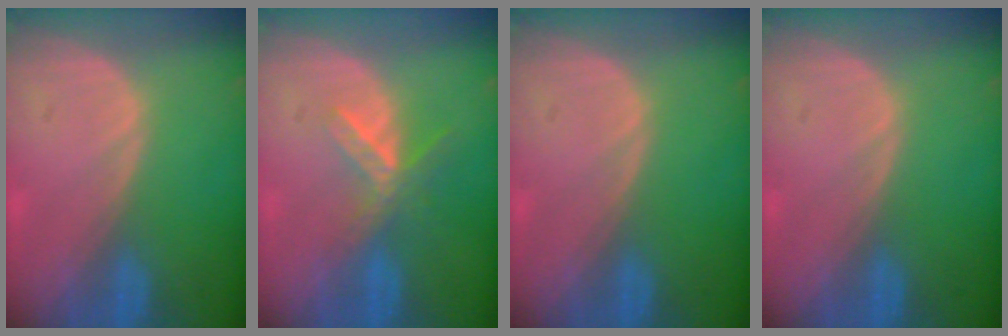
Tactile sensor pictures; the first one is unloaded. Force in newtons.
{"total": 5.6, "press": 4.9, "slide": 2.7}
{"total": 0.0}
{"total": 0.0}